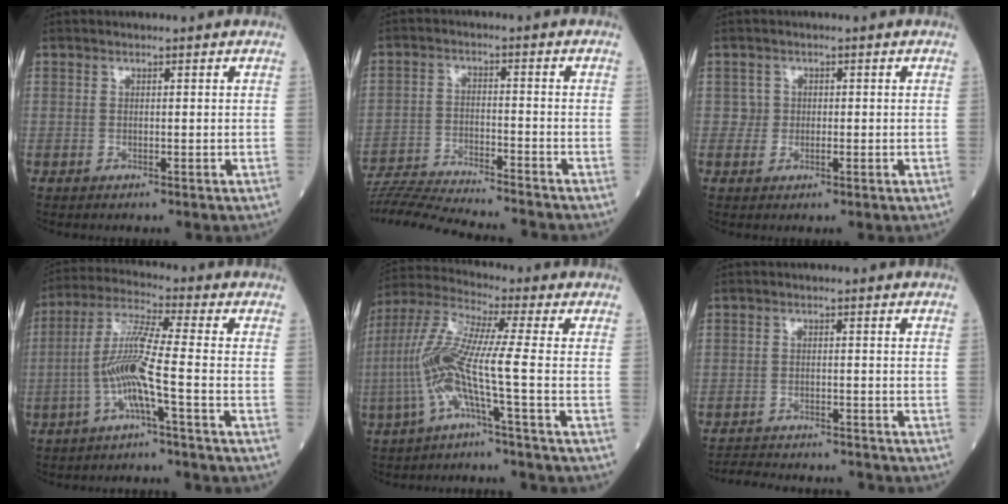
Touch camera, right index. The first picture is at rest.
{"total": 16.7, "force": [-15.6, 0.1, 5.8], "torque": [-0.104, -0.018, -0.249]}
{"total": 1.5, "force": [0.0, 1.5, 0.1], "torque": [0.003, 0.005, -0.001]}
{"total": 8.8, "force": [-2.6, -0.5, 8.3], "torque": [-0.173, 0.010, -0.056]}
{"total": 10.5, "force": [-3.0, -0.4, 10.0], "torque": [-0.231, 0.014, -0.070]}
{"total": 10.3, "force": [-9.9, 1.8, 2.5], "torque": [-0.049, 0.007, -0.137]}